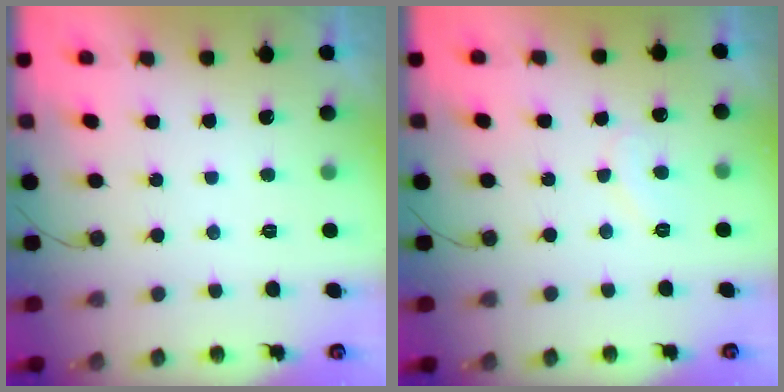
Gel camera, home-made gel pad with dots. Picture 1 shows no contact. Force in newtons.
{"total": 6.8, "press": 6.8, "slide": 0.5}